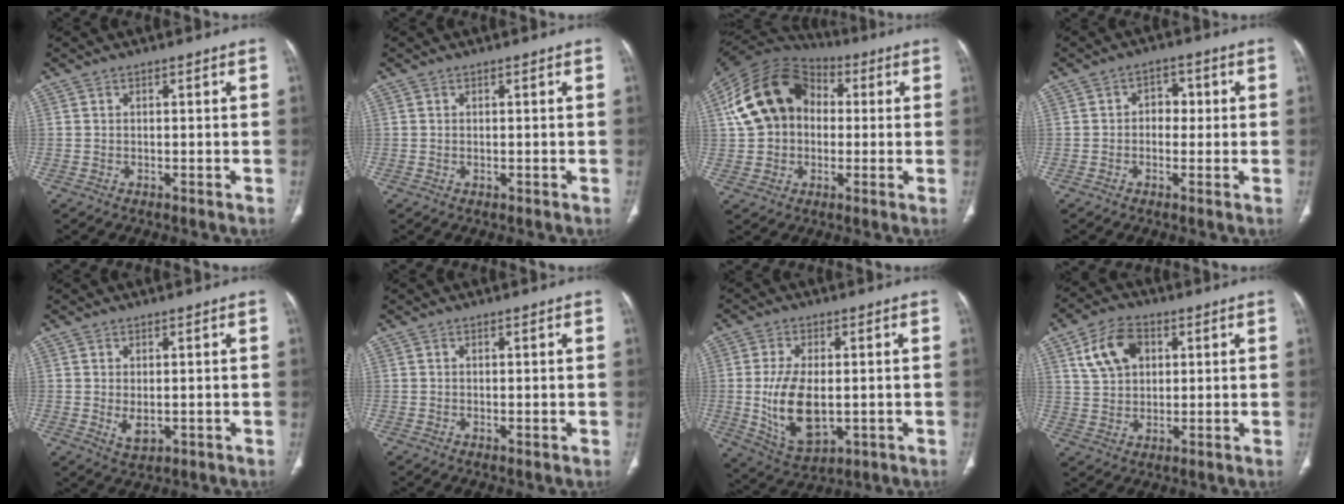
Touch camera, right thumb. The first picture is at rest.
{"total": 0.0}
{"total": 17.5, "force": [2.1, 13.6, 10.8], "torque": [-0.188, 0.032, 0.030]}
{"total": 4.5, "force": [0.1, 3.4, 3.0], "torque": [-0.014, 0.012, -0.006]}
{"total": 3.5, "force": [-0.3, 2.0, 2.9], "torque": [-0.045, -0.007, 0.007]}
{"total": 0.5, "force": [0.0, 0.2, 0.5], "torque": [-0.013, -0.005, 0.002]}
{"total": 12.7, "force": [-0.9, 6.9, 10.7], "torque": [-0.197, -0.013, 0.001]}
{"total": 9.9, "force": [3.6, 6.8, 6.2], "torque": [-0.099, 0.000, 0.067]}